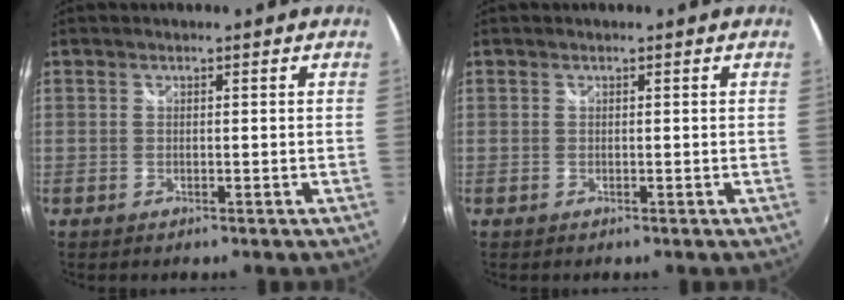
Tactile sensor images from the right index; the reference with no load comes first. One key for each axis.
{"total": 0.0}